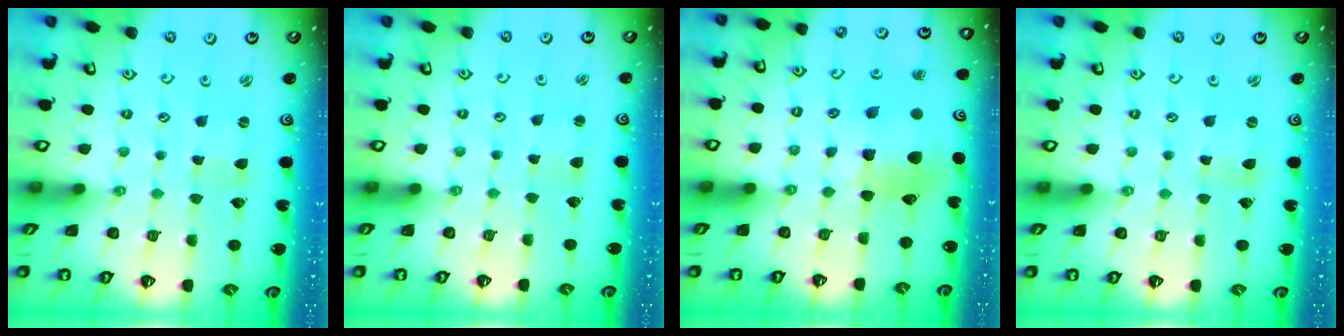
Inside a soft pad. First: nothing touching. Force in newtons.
{"total": 2.5, "press": 2.4, "slide": 0.4}
{"total": 11.9, "press": 11.8, "slide": 1.6}
{"total": 0.8, "press": 0.8, "slide": 0.1}